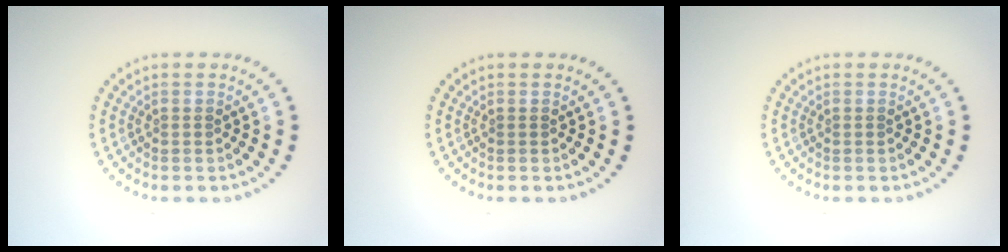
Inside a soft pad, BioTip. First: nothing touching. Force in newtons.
{"total": 0.0}
{"total": 0.0}